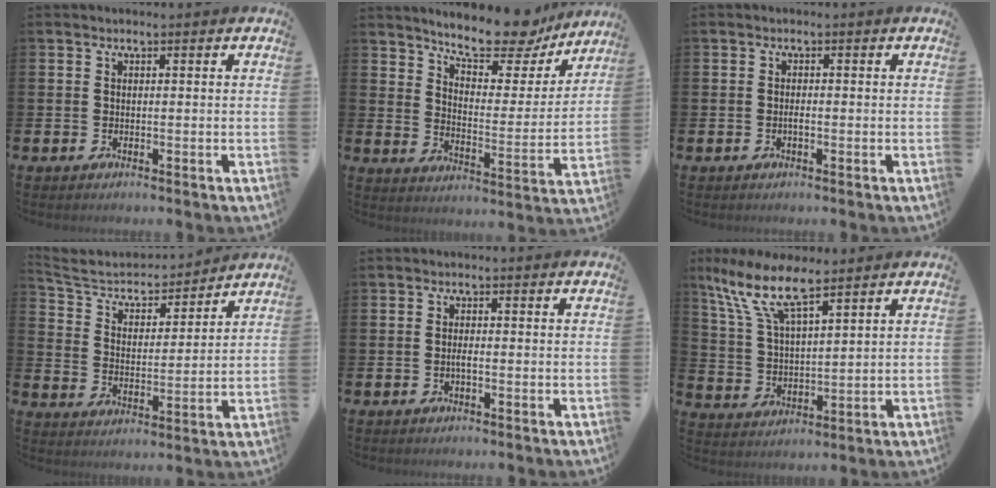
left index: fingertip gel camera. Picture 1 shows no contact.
{"total": 11.5, "force": [10.2, 2.8, 4.3], "torque": [-0.094, -0.067, 0.178]}
{"total": 0.8, "force": [-0.2, 0.2, 0.7], "torque": [-0.020, 0.002, -0.003]}
{"total": 5.3, "force": [4.8, 2.1, 0.9], "torque": [-0.054, -0.038, 0.077]}
{"total": 0.9, "force": [-0.3, 0.2, 0.9], "torque": [-0.024, 0.002, -0.004]}
{"total": 11.7, "force": [9.0, 3.3, 6.7], "torque": [-0.167, -0.032, 0.161]}